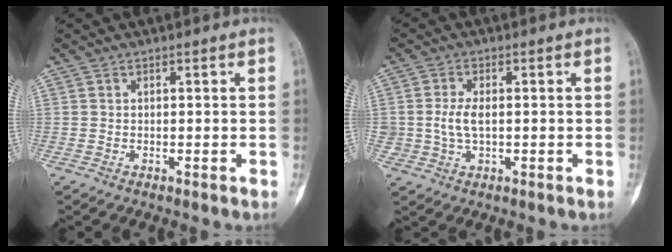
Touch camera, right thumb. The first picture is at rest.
{"total": 2.1, "force": [0.3, 0.4, 2.0], "torque": [-0.055, -0.001, 0.012]}